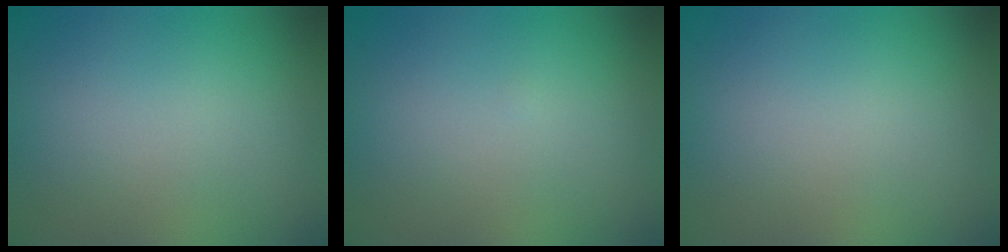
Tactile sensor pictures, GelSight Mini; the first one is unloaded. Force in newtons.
{"total": 0.0}
{"total": 0.0}